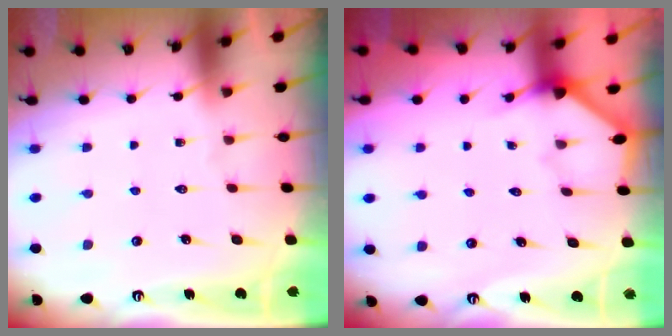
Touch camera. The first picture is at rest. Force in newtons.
{"total": 2.9, "press": 2.8, "slide": 0.4}